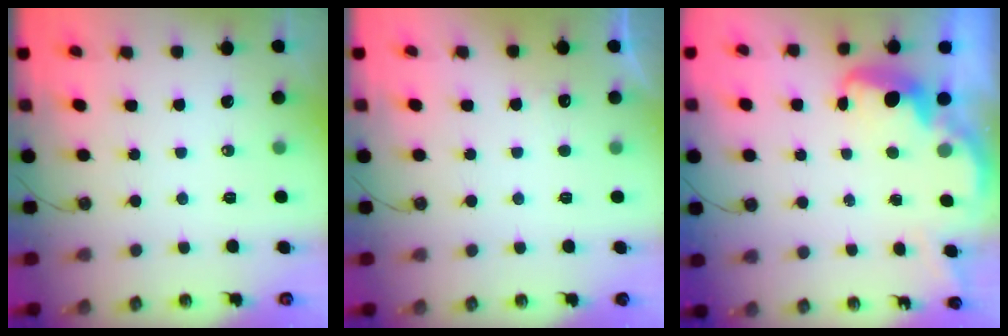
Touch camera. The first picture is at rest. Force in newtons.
{"total": 2.8, "press": 2.6, "slide": 1.0}
{"total": 2.6, "press": 2.6, "slide": 0.4}